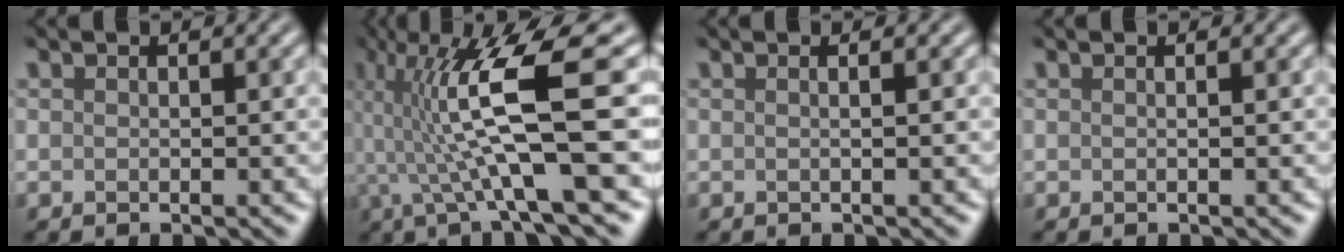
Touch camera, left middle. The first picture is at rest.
{"total": 8.8, "force": [0.1, 1.3, 8.7], "torque": [-0.155, 0.010, 0.009]}
{"total": 1.2, "force": [0.4, 0.7, 0.9], "torque": [0.007, 0.003, -0.013]}
{"total": 0.0}